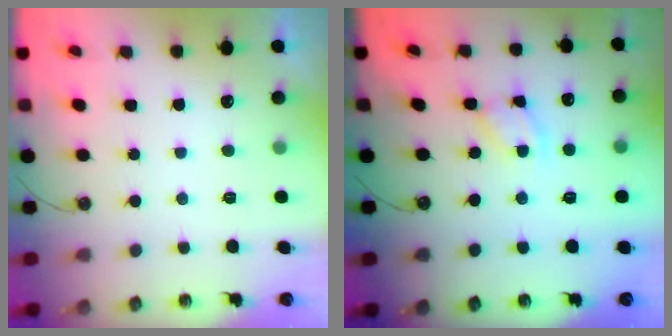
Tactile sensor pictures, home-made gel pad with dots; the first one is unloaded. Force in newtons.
{"total": 4.7, "press": 4.7, "slide": 0.3}